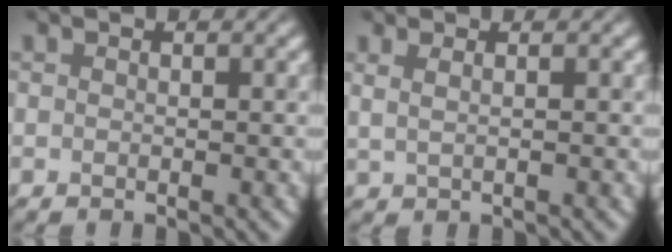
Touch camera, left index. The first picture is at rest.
{"total": 2.3, "force": [1.1, 1.2, 1.6], "torque": [-0.016, 0.006, 0.005]}